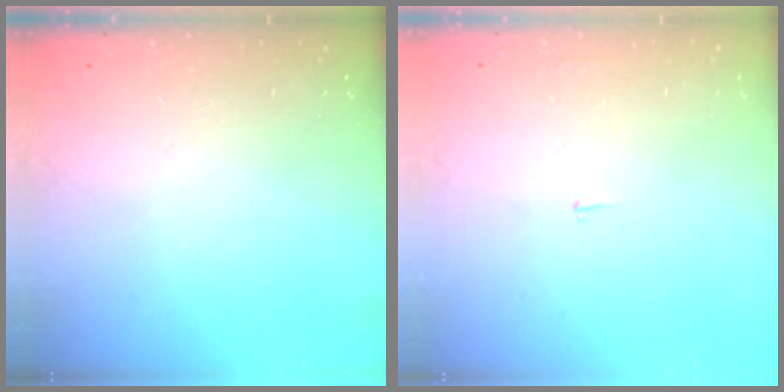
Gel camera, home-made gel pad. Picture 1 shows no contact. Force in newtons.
{"total": 2.1, "press": 2.1, "slide": 0.2}